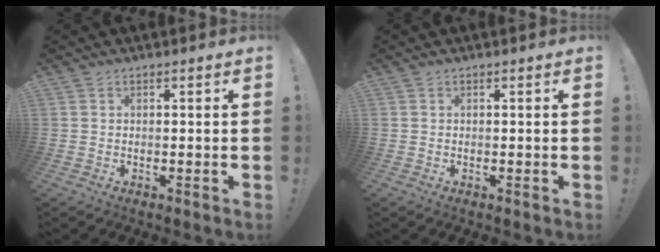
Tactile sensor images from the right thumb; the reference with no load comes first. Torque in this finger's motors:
{"motor_torque": [-0.18, 0.43, -0.07, 0.20, -0.01]}